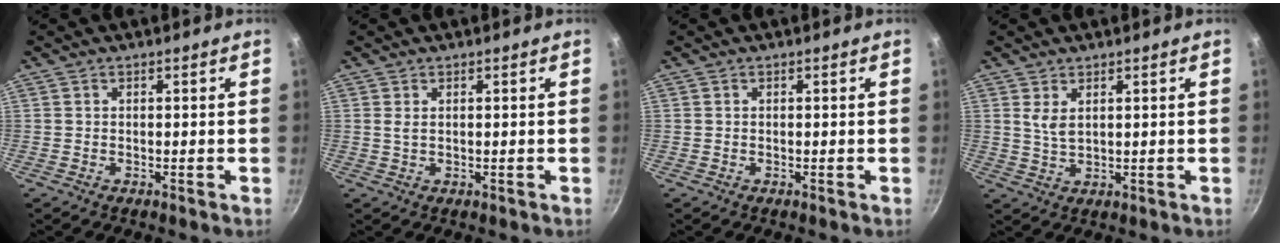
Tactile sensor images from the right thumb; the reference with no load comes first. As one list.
[{"total": 1.1, "force": [0.4, 0.4, 1.0], "torque": [-0.020, -0.001, 0.008]}, {"total": 0.0}, {"total": 3.2, "force": [1.4, 1.5, 2.5], "torque": [-0.045, -0.014, 0.030]}]